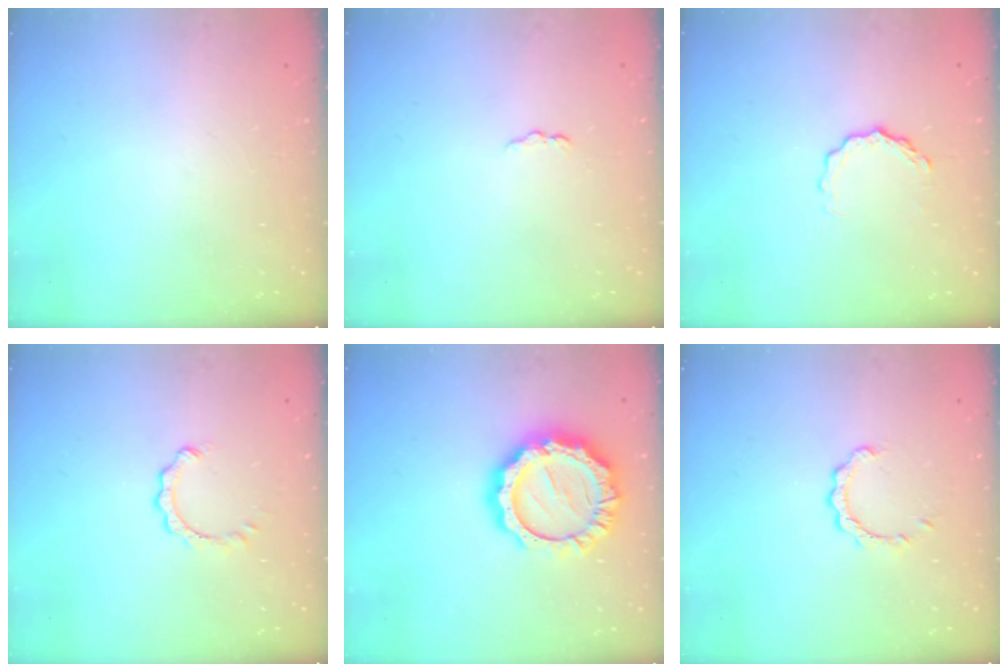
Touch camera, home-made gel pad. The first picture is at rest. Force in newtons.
{"total": 3.1, "press": 3.1, "slide": 0.4}
{"total": 6.6, "press": 6.6, "slide": 0.6}
{"total": 1.0, "press": 1.0, "slide": 0.2}
{"total": 20.7, "press": 20.6, "slide": 1.8}
{"total": 2.7, "press": 2.6, "slide": 0.2}